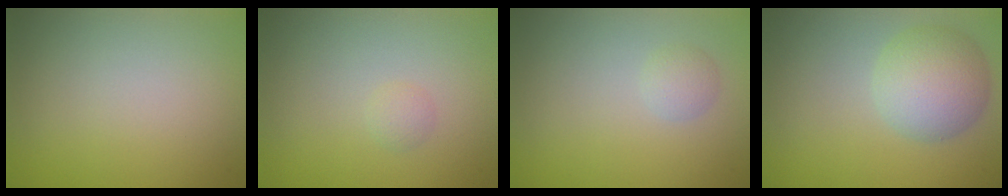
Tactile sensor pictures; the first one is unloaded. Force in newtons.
{"total": 0.8, "press": 0.8, "slide": 0.1}
{"total": 1.2, "press": 1.1, "slide": 0.1}
{"total": 5.2, "press": 5.2, "slide": 0.3}